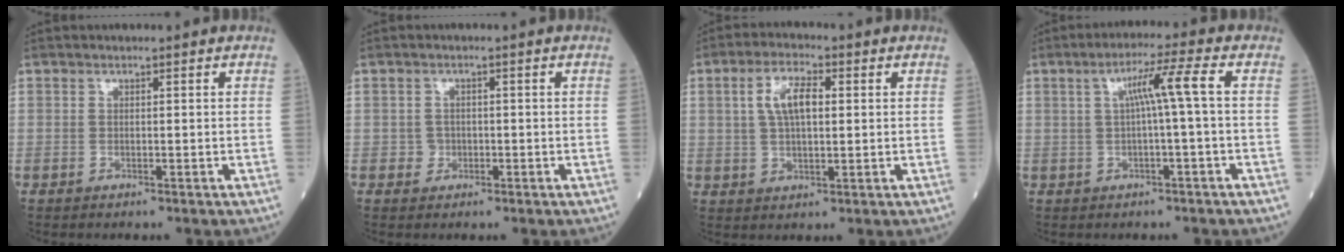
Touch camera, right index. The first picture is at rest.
{"total": 2.0, "force": [-0.6, 1.9, 0.6], "torque": [-0.011, 0.007, -0.006]}
{"total": 7.0, "force": [1.6, 2.9, 6.2], "torque": [-0.133, 0.015, 0.032]}
{"total": 6.3, "force": [0.6, -0.3, 6.2], "torque": [-0.116, 0.017, 0.014]}